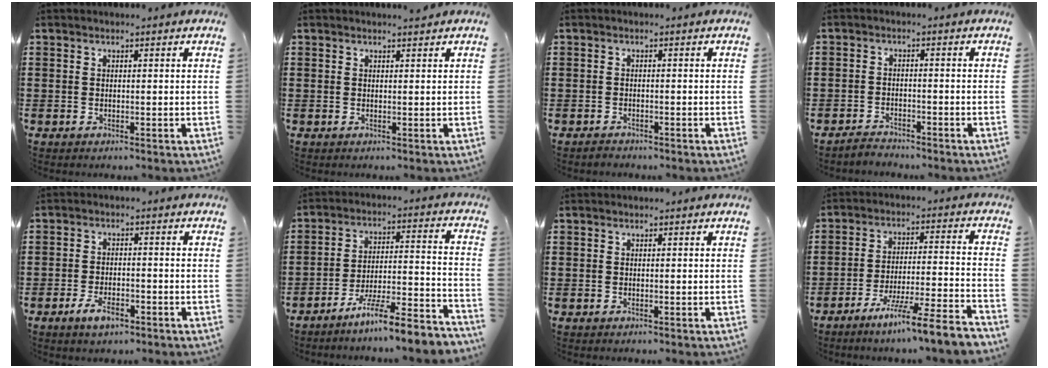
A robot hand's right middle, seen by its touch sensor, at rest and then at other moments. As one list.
[{"total": 0.5, "force": [0.5, 0.2, 0.1], "torque": [-0.004, 0.000, 0.009]}, {"total": 0.9, "force": [-0.9, 0.2, 0.0], "torque": [-0.002, 0.002, -0.019]}, {"total": 2.6, "force": [-2.6, 0.5, -0.3], "torque": [-0.002, 0.004, -0.058]}, {"total": 3.9, "force": [-2.3, 1.6, 2.7], "torque": [-0.051, 0.004, -0.044]}, {"total": 8.0, "force": [-7.1, -0.5, 3.6], "torque": [-0.057, -0.003, -0.137]}, {"total": 0.0}, {"total": 8.2, "force": [-6.9, -0.9, 4.3], "torque": [-0.070, -0.009, -0.134]}]